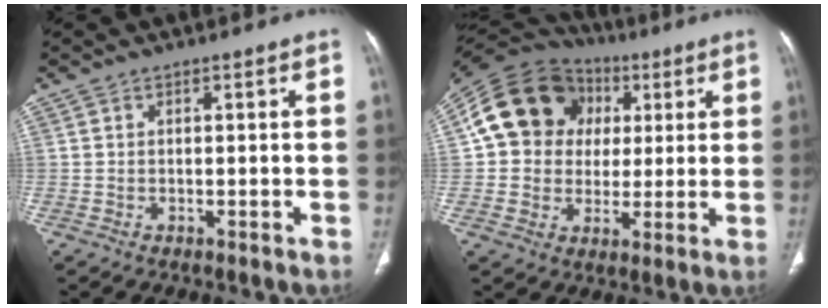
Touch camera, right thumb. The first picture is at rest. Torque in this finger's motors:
{"motor_torque": [1.20, 3.48, 1.20, -0.01, 0.14]}